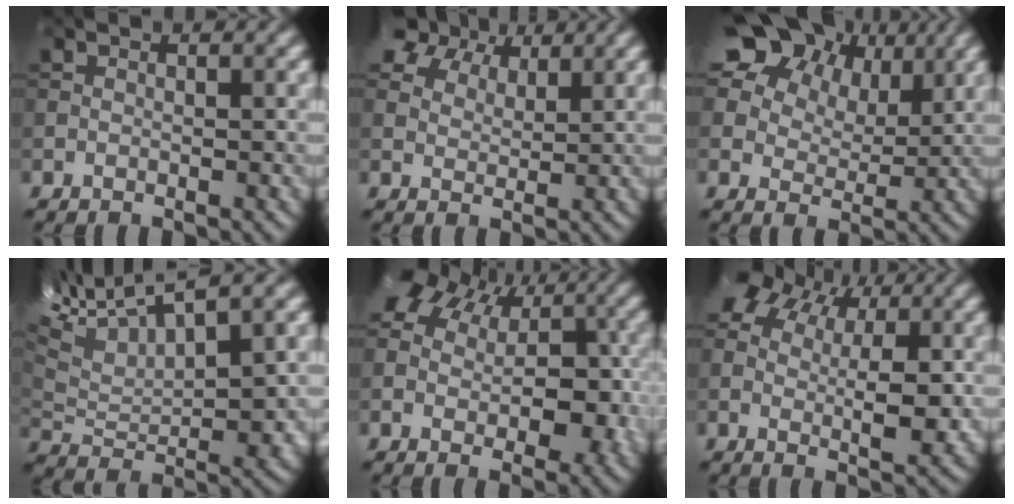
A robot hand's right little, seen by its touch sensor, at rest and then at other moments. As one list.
[{"total": 7.2, "force": [5.5, 3.6, 3.1], "torque": [-0.075, 0.007, 0.094]}, {"total": 19.0, "force": [11.1, 12.3, 9.3], "torque": [-0.218, 0.056, 0.218]}, {"total": 10.4, "force": [5.9, 3.7, 7.8], "torque": [-0.165, 0.021, 0.107]}, {"total": 11.5, "force": [1.8, 8.1, 8.0], "torque": [-0.102, 0.005, 0.035]}, {"total": 8.0, "force": [2.6, 4.8, 5.9], "torque": [-0.096, 0.004, 0.041]}]